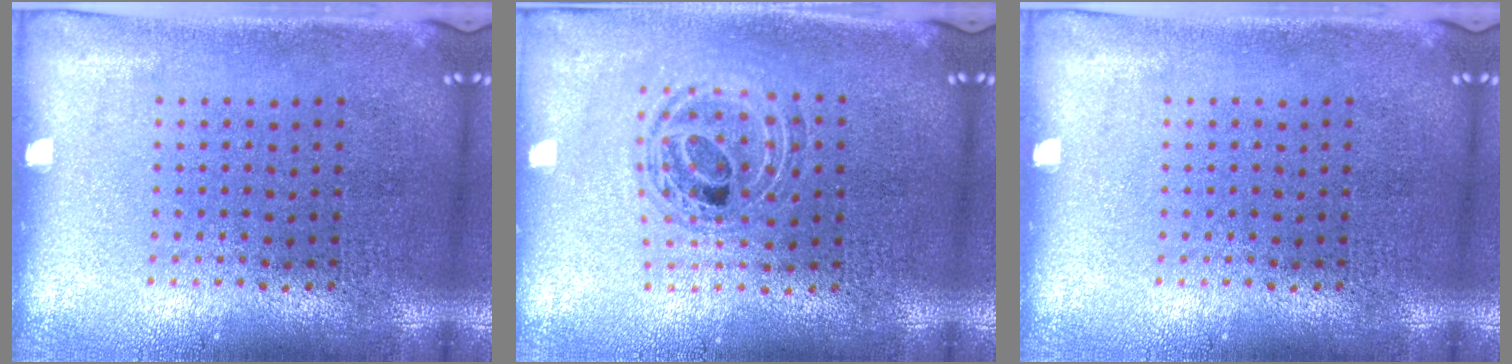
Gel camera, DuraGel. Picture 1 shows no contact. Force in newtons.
{"total": 0.8, "press": 0.8, "slide": 0.2}
{"total": 0.0}